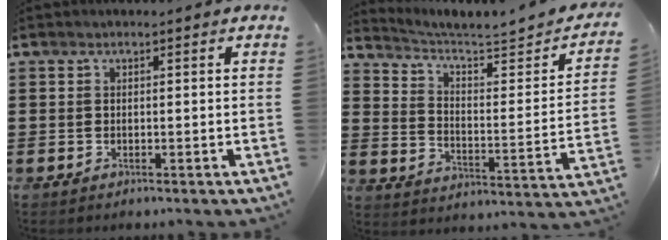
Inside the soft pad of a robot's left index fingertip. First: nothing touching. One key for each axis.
{"total": 3.1, "fx": 2.6, "fy": 0.3, "fz": 1.7, "tx": -0.053, "ty": -0.027, "tz": 0.033}